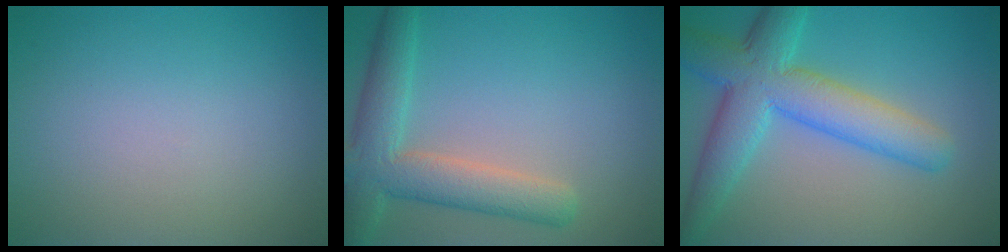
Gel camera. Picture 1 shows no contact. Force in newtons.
{"total": 5.9, "press": 5.9, "slide": 0.3}
{"total": 7.5, "press": 7.5, "slide": 0.1}